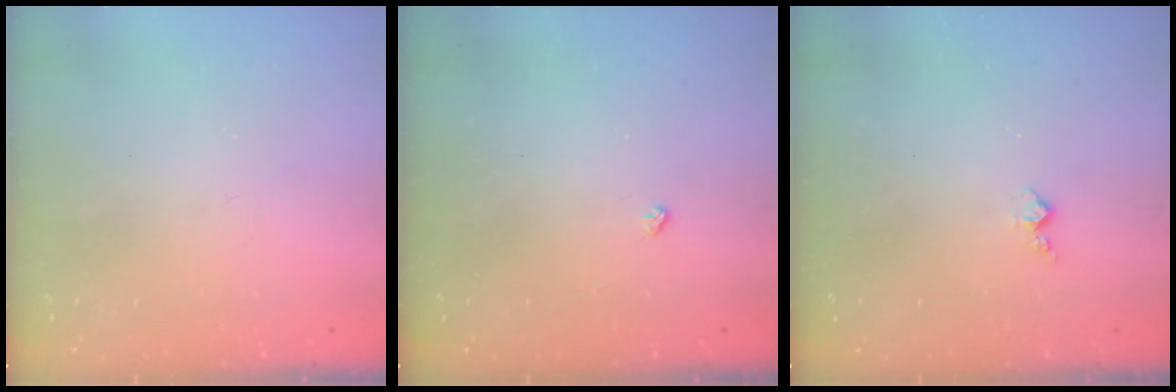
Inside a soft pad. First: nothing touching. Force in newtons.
{"total": 2.1, "press": 2.1, "slide": 0.4}
{"total": 3.7, "press": 3.7, "slide": 0.4}